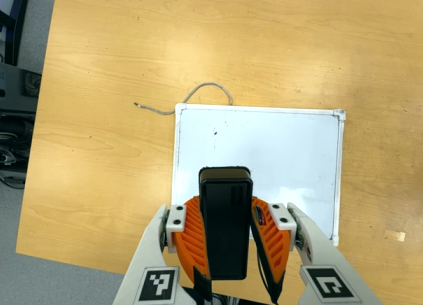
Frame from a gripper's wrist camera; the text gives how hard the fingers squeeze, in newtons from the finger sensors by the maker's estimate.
{"total": 6.8, "left": 6.0, "right": 7.5}